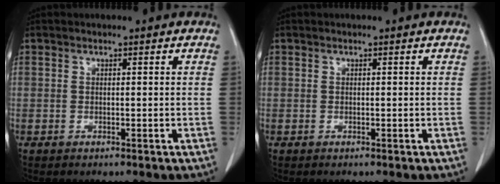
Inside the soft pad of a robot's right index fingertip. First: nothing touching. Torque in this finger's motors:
{"motor_torque": [-0.04, 0.05, -0.02, 0.00]}